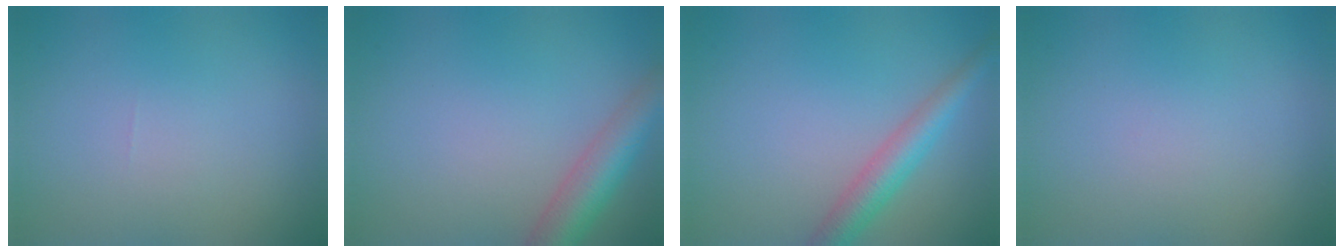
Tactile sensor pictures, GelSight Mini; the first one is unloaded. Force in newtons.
{"total": 4.6, "press": 4.6, "slide": 0.2}
{"total": 3.6, "press": 3.6, "slide": 0.1}
{"total": 0.0}